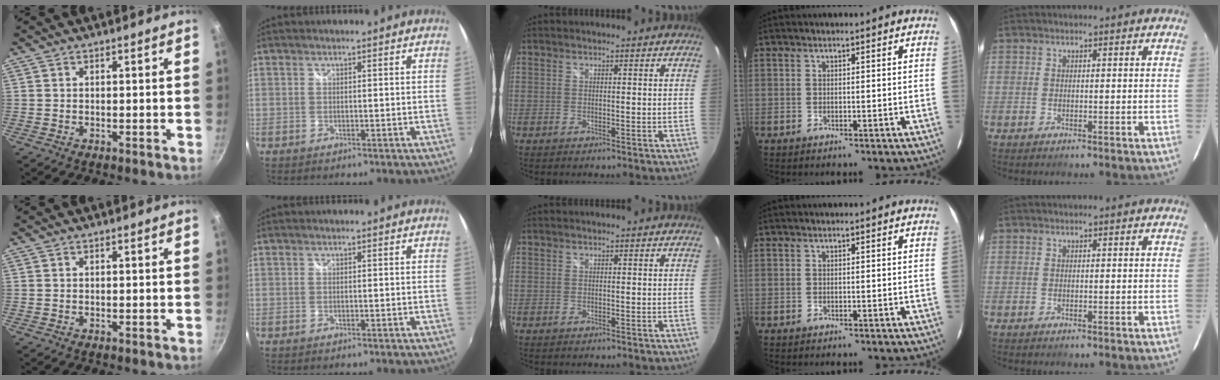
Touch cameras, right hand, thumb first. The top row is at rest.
{}